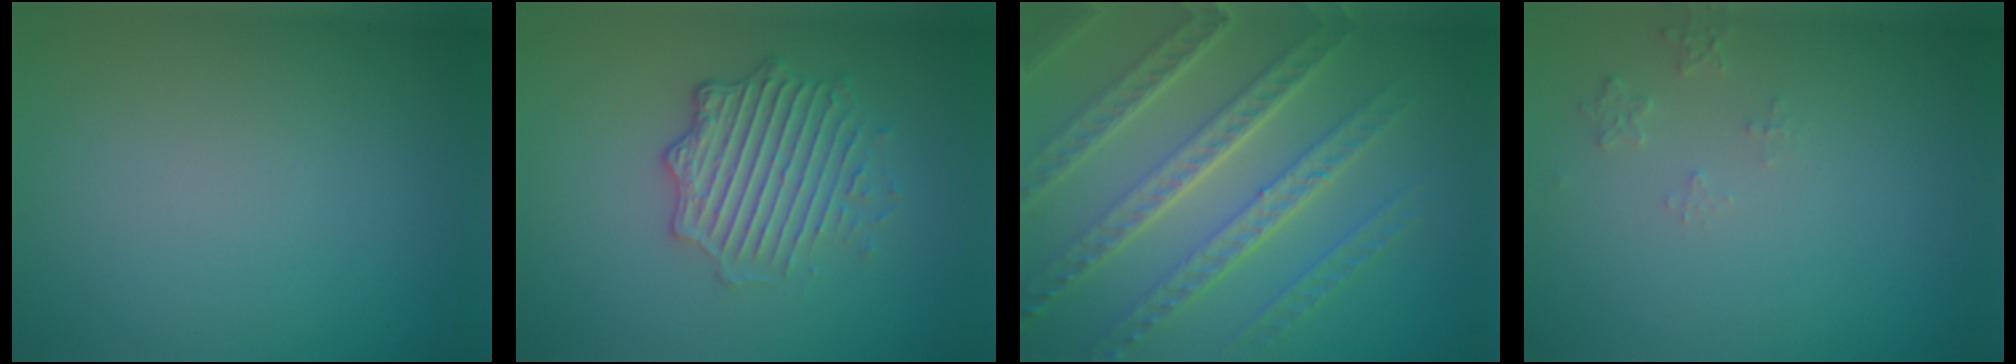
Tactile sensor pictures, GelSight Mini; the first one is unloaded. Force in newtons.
{"total": 4.9, "press": 3.6, "slide": 3.4}
{"total": 8.0, "press": 5.6, "slide": 5.8}
{"total": 1.1, "press": 1.1, "slide": 0.2}